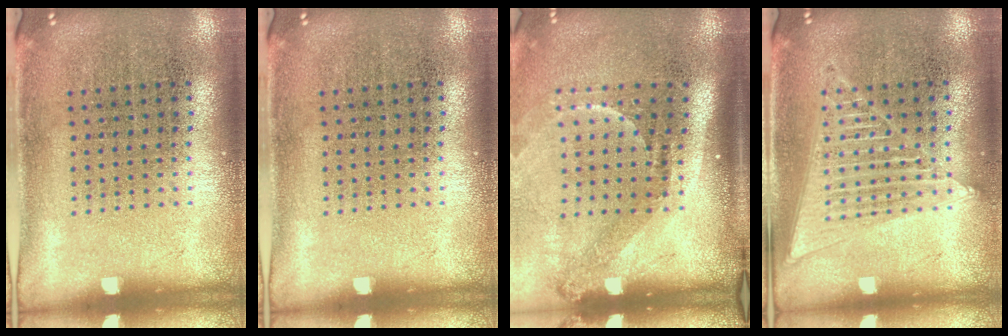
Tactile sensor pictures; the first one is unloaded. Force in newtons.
{"total": 0.0}
{"total": 2.3, "press": 1.5, "slide": 1.7}
{"total": 1.6, "press": 1.6, "slide": 0.2}